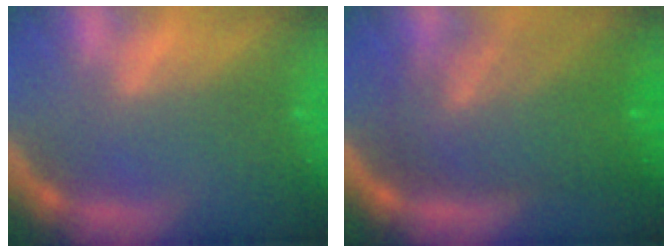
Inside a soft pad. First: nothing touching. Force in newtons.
{"total": 10.1}